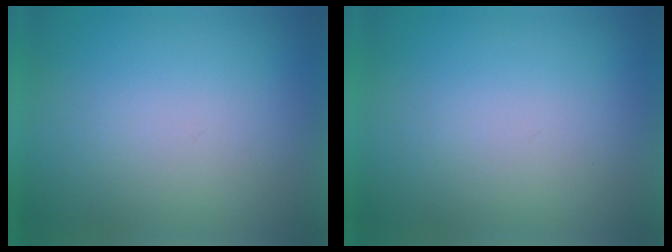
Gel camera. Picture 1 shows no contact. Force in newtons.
{"total": 0.0}